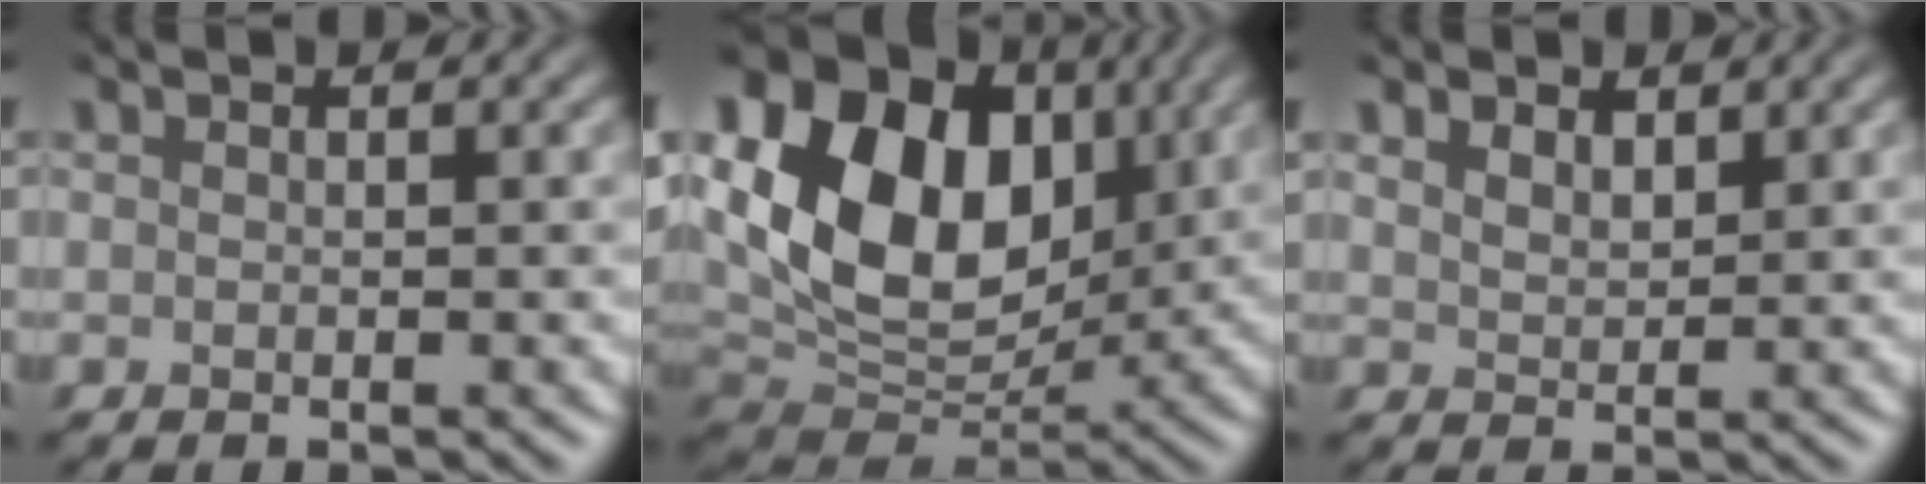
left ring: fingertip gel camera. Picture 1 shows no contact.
{"total": 15.2, "force": [4.3, 10.6, 10.0], "torque": [-0.188, 0.020, 0.077]}
{"total": 1.9, "force": [1.5, 0.9, 0.8], "torque": [-0.025, -0.003, 0.035]}